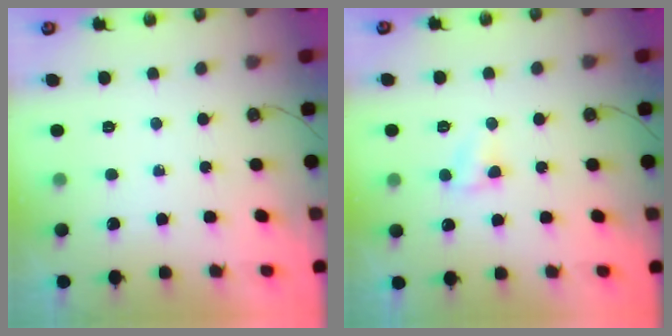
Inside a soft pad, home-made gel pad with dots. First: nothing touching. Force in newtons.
{"total": 3.8, "press": 3.8, "slide": 0.5}